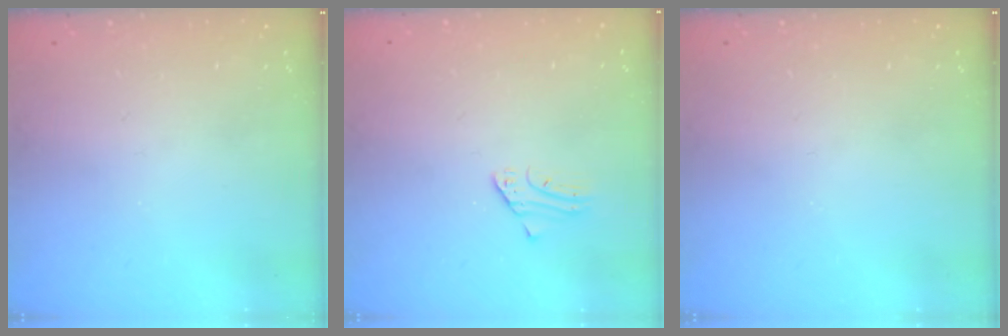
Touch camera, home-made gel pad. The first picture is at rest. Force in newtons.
{"total": 1.8, "press": 1.8, "slide": 0.2}
{"total": 0.0}